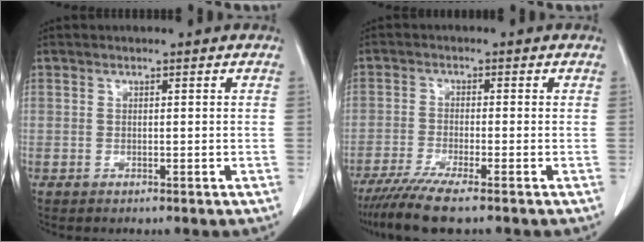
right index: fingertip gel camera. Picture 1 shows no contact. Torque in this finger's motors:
{"motor_torque": [0.72, -0.59, 0.28, 0.10]}